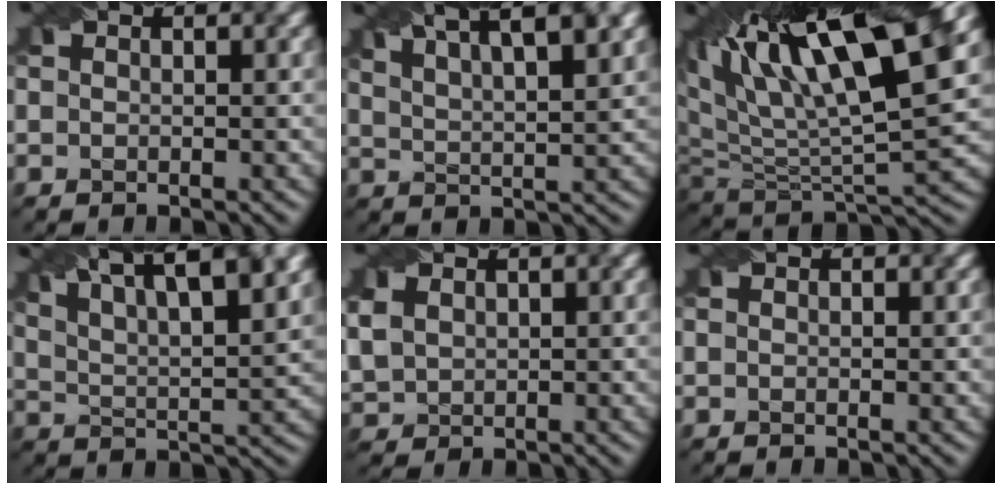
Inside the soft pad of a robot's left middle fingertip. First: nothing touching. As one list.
[{"total": 10.4, "force": [7.0, 3.3, 6.9], "torque": [-0.092, 0.032, 0.077]}, {"total": 15.9, "force": [8.6, 5.2, 12.3], "torque": [-0.235, 0.029, 0.157]}, {"total": 12.4, "force": [8.5, 3.9, 8.1], "torque": [-0.125, 0.030, 0.108]}, {"total": 3.2, "force": [1.2, 2.4, 1.7], "torque": [-0.054, 0.005, 0.030]}, {"total": 0.0}]